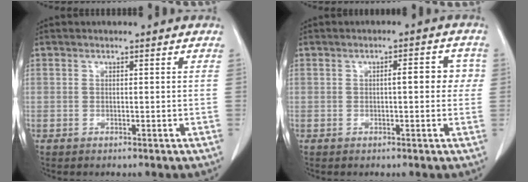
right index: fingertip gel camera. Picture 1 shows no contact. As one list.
[{"total": 4.1, "force": [0.3, 1.5, 3.7], "torque": [-0.045, 0.017, 0.002]}]